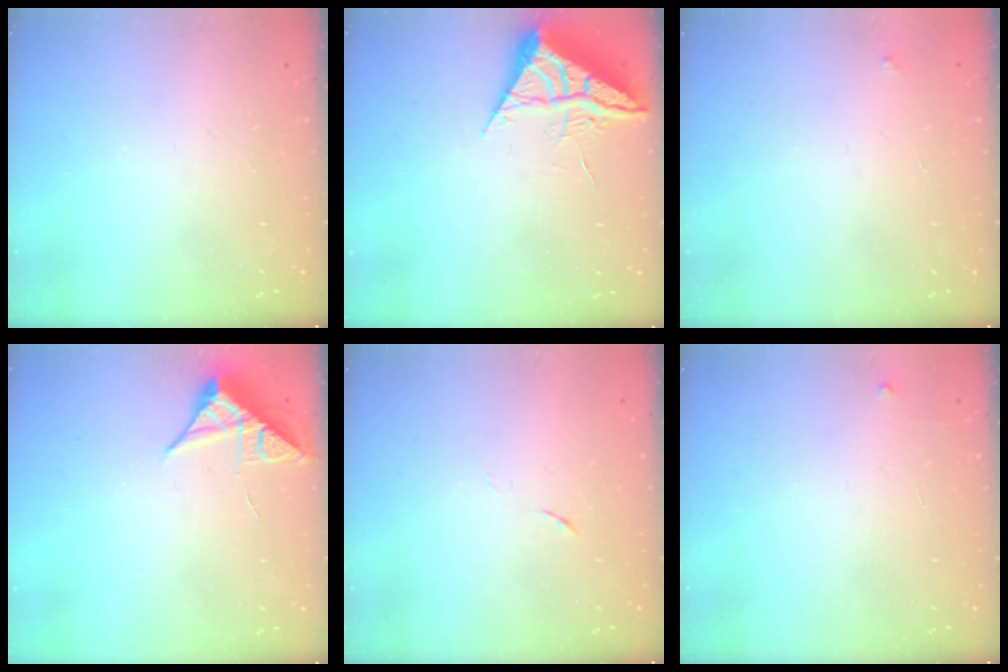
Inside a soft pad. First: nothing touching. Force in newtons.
{"total": 7.0, "press": 7.0, "slide": 0.3}
{"total": 2.5, "press": 2.4, "slide": 0.4}
{"total": 7.7, "press": 7.7, "slide": 0.4}
{"total": 3.9, "press": 3.5, "slide": 1.6}
{"total": 2.3, "press": 2.3, "slide": 0.3}